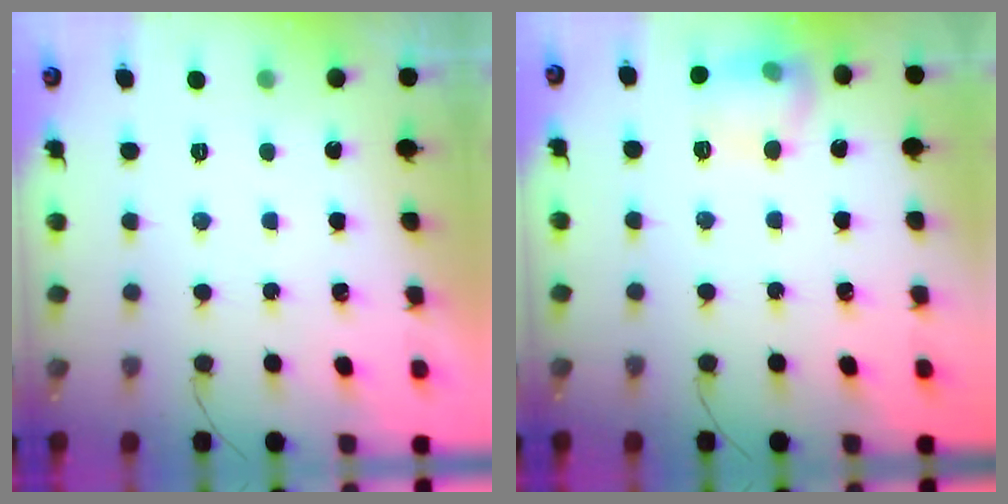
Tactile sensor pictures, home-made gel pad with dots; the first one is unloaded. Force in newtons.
{"total": 10.6, "press": 10.5, "slide": 0.6}